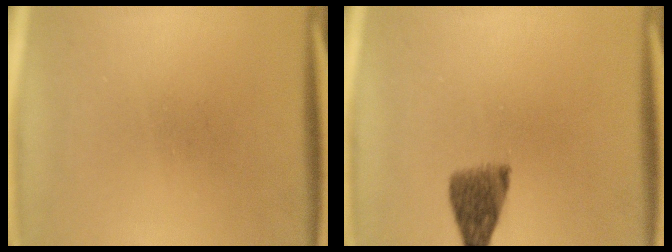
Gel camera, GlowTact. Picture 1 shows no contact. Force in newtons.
{"total": 5.4}